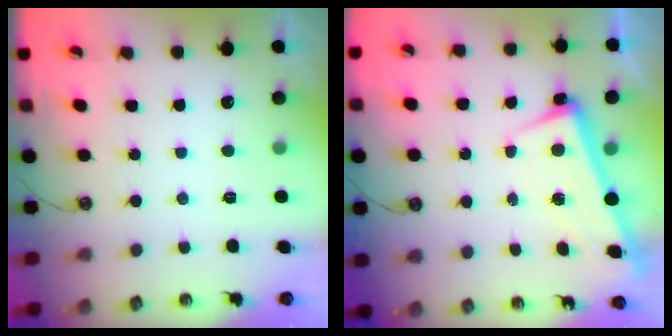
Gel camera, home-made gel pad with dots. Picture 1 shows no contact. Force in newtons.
{"total": 2.4, "press": 2.3, "slide": 0.9}